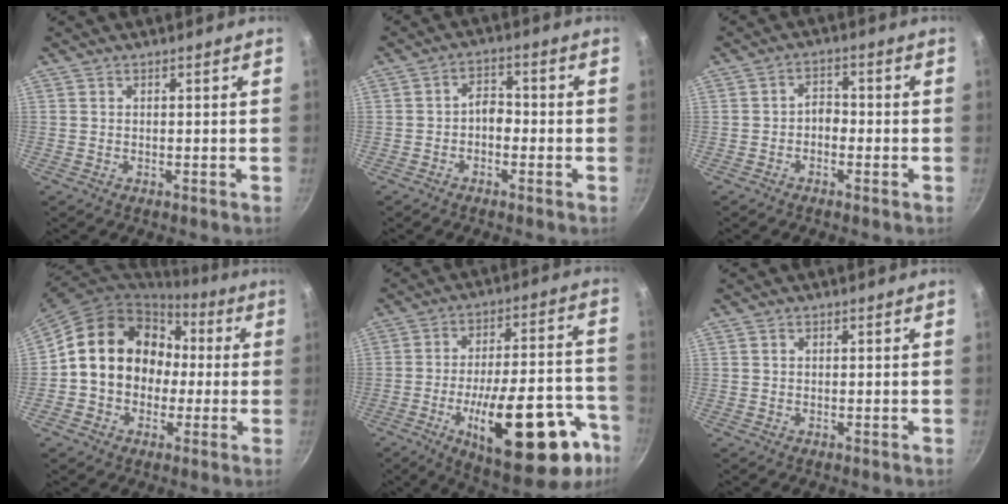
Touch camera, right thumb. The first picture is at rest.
{"total": 3.6, "force": [-1.3, 2.3, 2.4], "torque": [-0.028, 0.023, -0.026]}
{"total": 2.8, "force": [-1.2, 1.8, 1.8], "torque": [-0.019, 0.020, -0.024]}
{"total": 17.8, "force": [0.7, 15.0, 9.6], "torque": [-0.129, 0.052, 0.008]}
{"total": 26.7, "force": [-11.7, 10.3, 21.6], "torque": [-0.262, 0.047, -0.161]}
{"total": 0.7, "force": [0.3, 0.5, 0.3], "torque": [-0.003, 0.004, 0.005]}